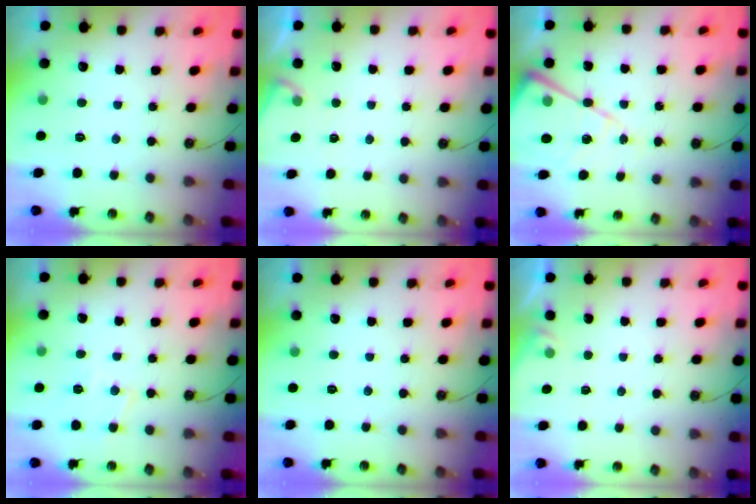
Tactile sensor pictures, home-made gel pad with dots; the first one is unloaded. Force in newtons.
{"total": 3.4, "press": 3.4, "slide": 0.5}
{"total": 16.5, "press": 16.4, "slide": 1.6}
{"total": 8.9, "press": 8.9, "slide": 0.6}
{"total": 0.0}
{"total": 2.2, "press": 2.1, "slide": 0.4}